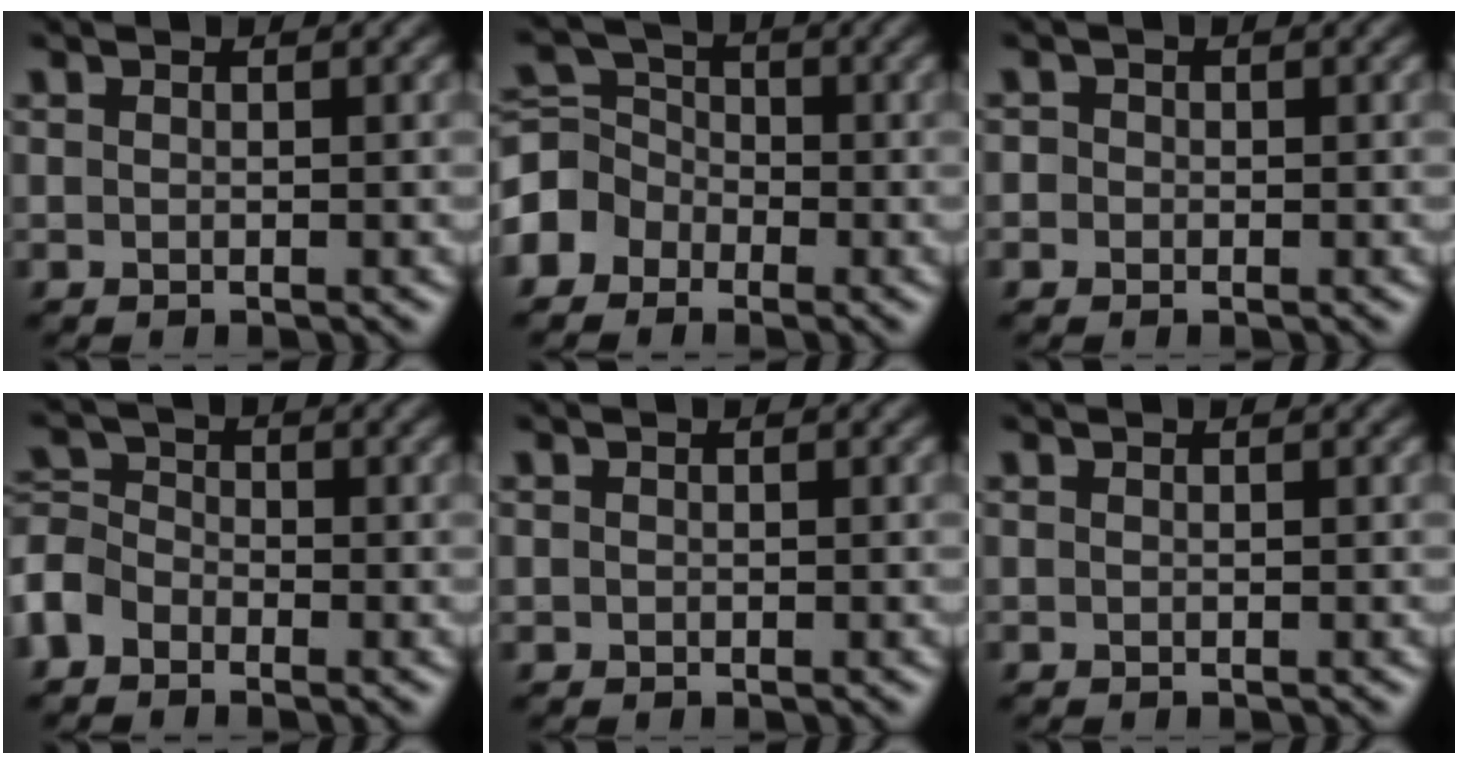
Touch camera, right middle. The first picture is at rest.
{"total": 4.0, "force": [-2.1, 3.2, 1.2], "torque": [-0.025, 0.012, -0.058]}
{"total": 0.9, "force": [-0.1, 0.9, 0.2], "torque": [0.003, -0.003, -0.008]}
{"total": 3.5, "force": [-2.1, 2.5, 1.4], "torque": [-0.034, 0.008, -0.060]}
{"total": 0.0}
{"total": 0.0}